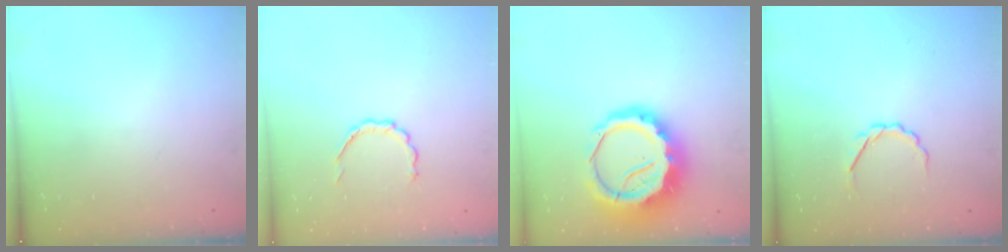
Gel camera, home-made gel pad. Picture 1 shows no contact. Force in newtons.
{"total": 3.9, "press": 3.6, "slide": 1.3}
{"total": 17.1, "press": 16.7, "slide": 3.8}
{"total": 4.2, "press": 4.1, "slide": 0.8}